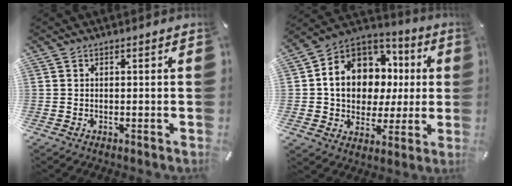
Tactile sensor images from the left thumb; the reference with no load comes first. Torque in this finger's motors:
{"motor_torque": [1.75, 2.96, 1.28, 0.24, 0.19]}